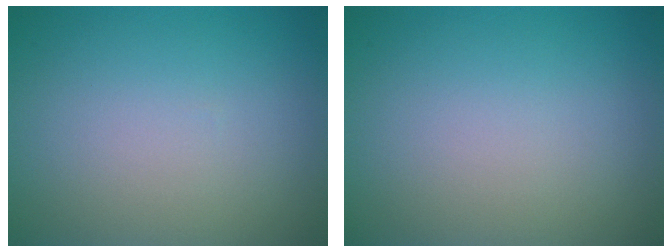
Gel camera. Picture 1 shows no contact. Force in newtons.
{"total": 0.0}